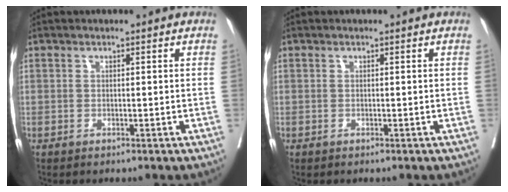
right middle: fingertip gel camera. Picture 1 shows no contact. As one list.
[{"total": 0.0}]